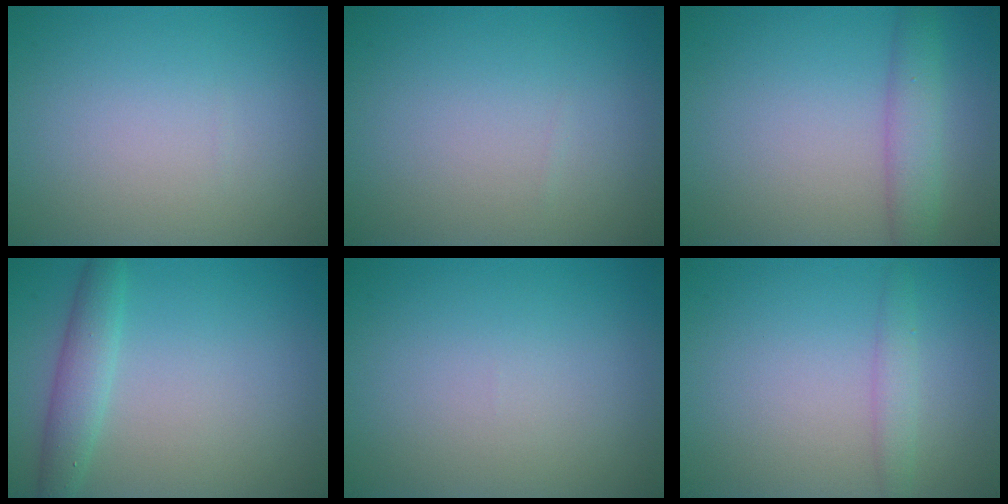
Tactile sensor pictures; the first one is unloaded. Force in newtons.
{"total": 0.0}
{"total": 3.0, "press": 3.0, "slide": 0.2}
{"total": 2.8, "press": 2.8, "slide": 0.1}
{"total": 0.0}
{"total": 1.6, "press": 1.6, "slide": 0.0}